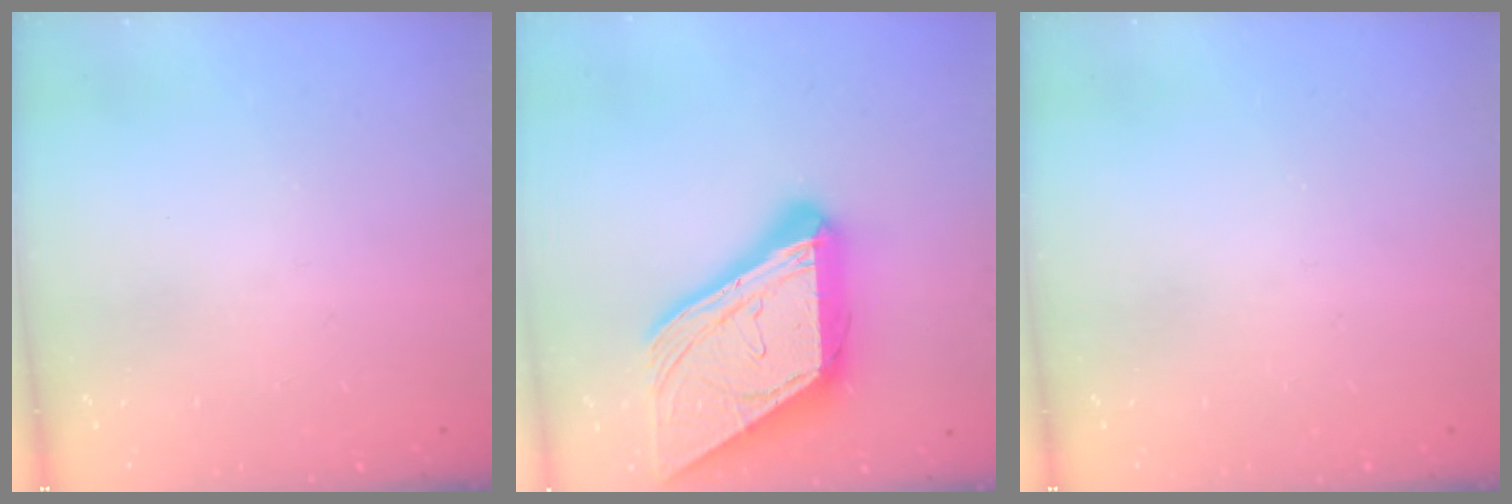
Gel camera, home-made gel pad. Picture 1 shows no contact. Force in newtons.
{"total": 24.3, "press": 24.2, "slide": 2.6}
{"total": 0.0}